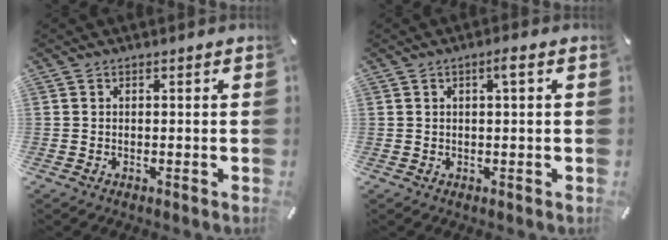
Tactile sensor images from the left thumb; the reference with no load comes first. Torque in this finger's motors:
{"motor_torque": [-0.07, -0.29, 0.23, 0.09, 0.00]}